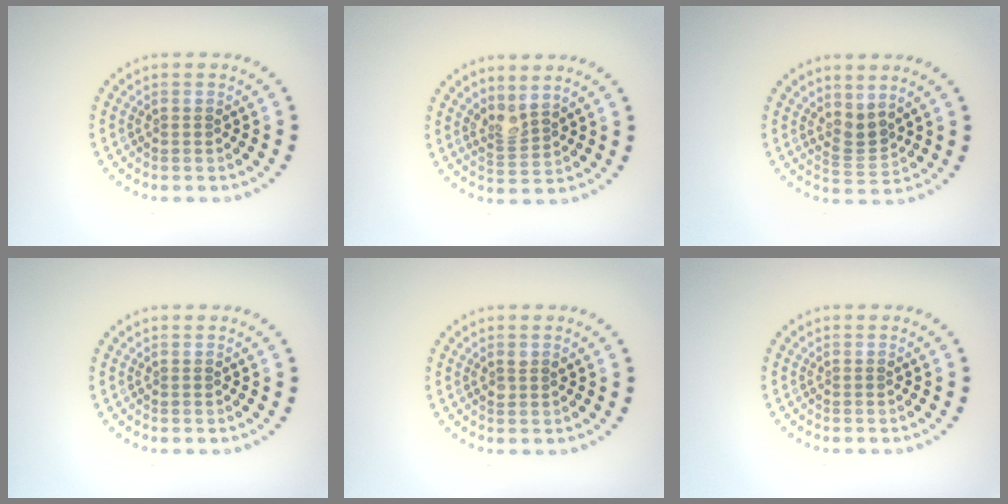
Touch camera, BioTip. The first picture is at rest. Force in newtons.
{"total": 2.1, "press": 1.5, "slide": 1.5}
{"total": 2.2, "press": 1.6, "slide": 1.6}
{"total": 0.0}
{"total": 1.0, "press": 1.0, "slide": 0.2}
{"total": 0.0}